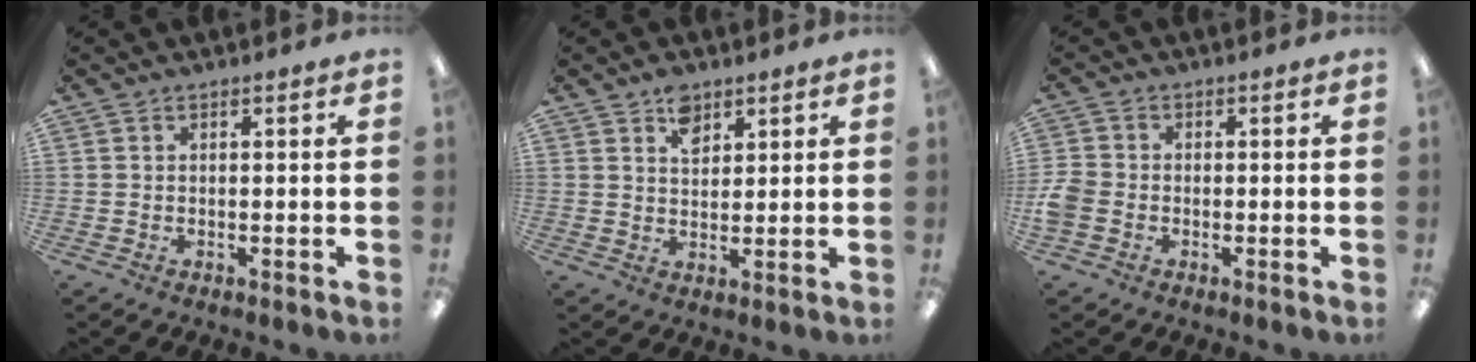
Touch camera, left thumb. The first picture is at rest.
{"total": 4.9, "force": [3.2, 3.1, 2.2], "torque": [-0.021, -0.012, 0.053]}
{"total": 4.5, "force": [-1.4, 3.6, 2.4], "torque": [-0.048, 0.009, -0.025]}